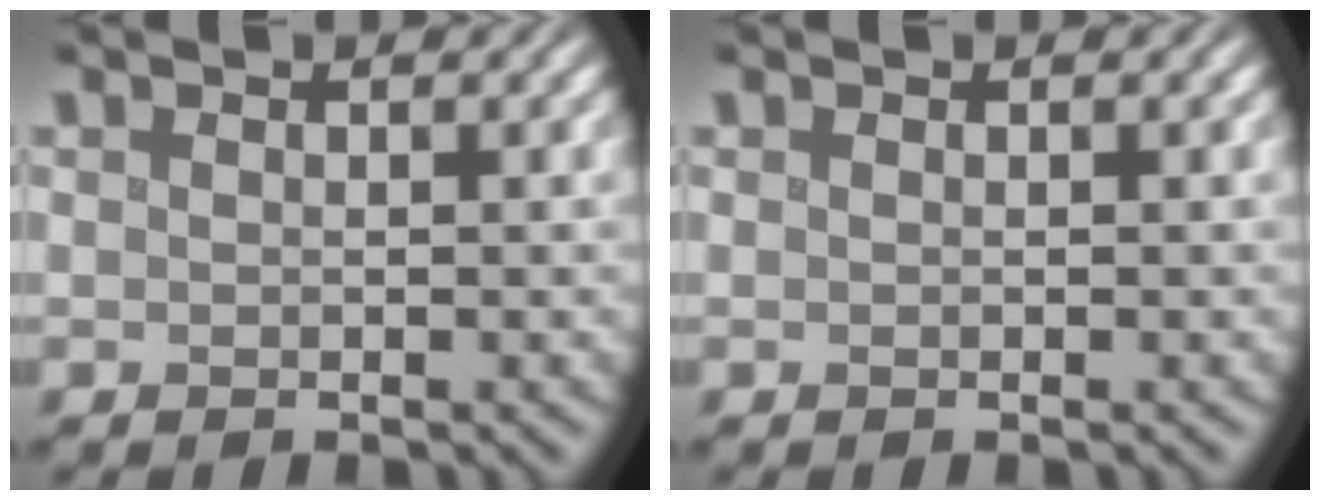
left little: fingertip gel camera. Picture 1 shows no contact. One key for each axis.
{"total": 0.0}